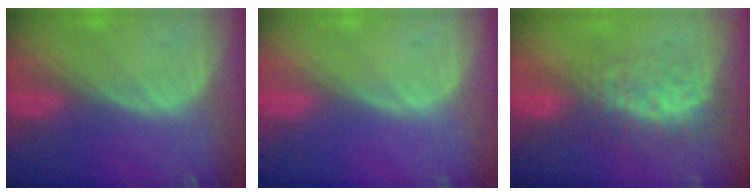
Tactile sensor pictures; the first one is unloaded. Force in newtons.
{"total": 0.0}
{"total": 8.8, "press": 7.4, "slide": 4.7}